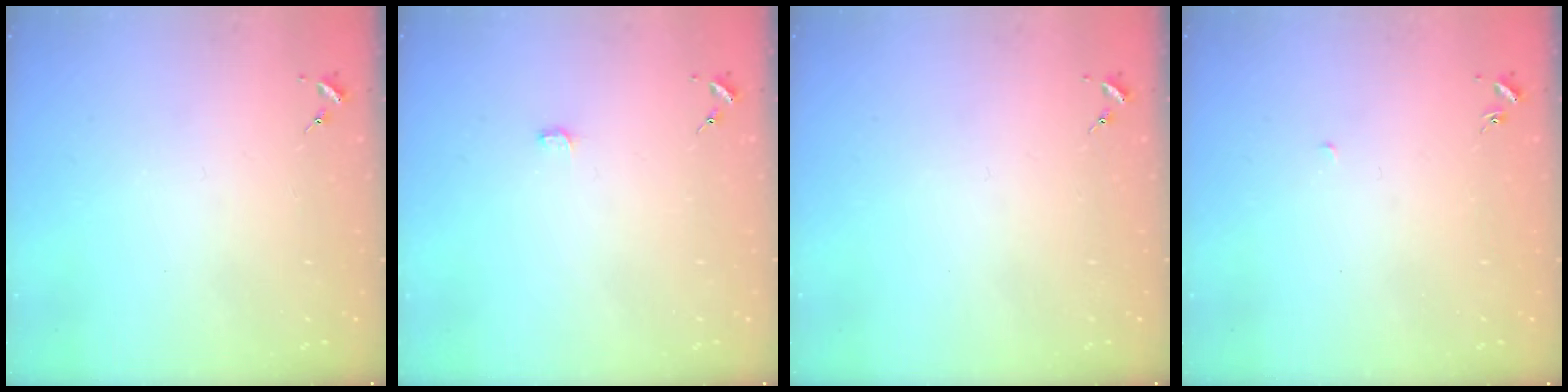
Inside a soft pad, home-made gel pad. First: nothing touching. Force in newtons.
{"total": 2.2, "press": 2.2, "slide": 0.2}
{"total": 0.0}
{"total": 1.6, "press": 1.6, "slide": 0.1}